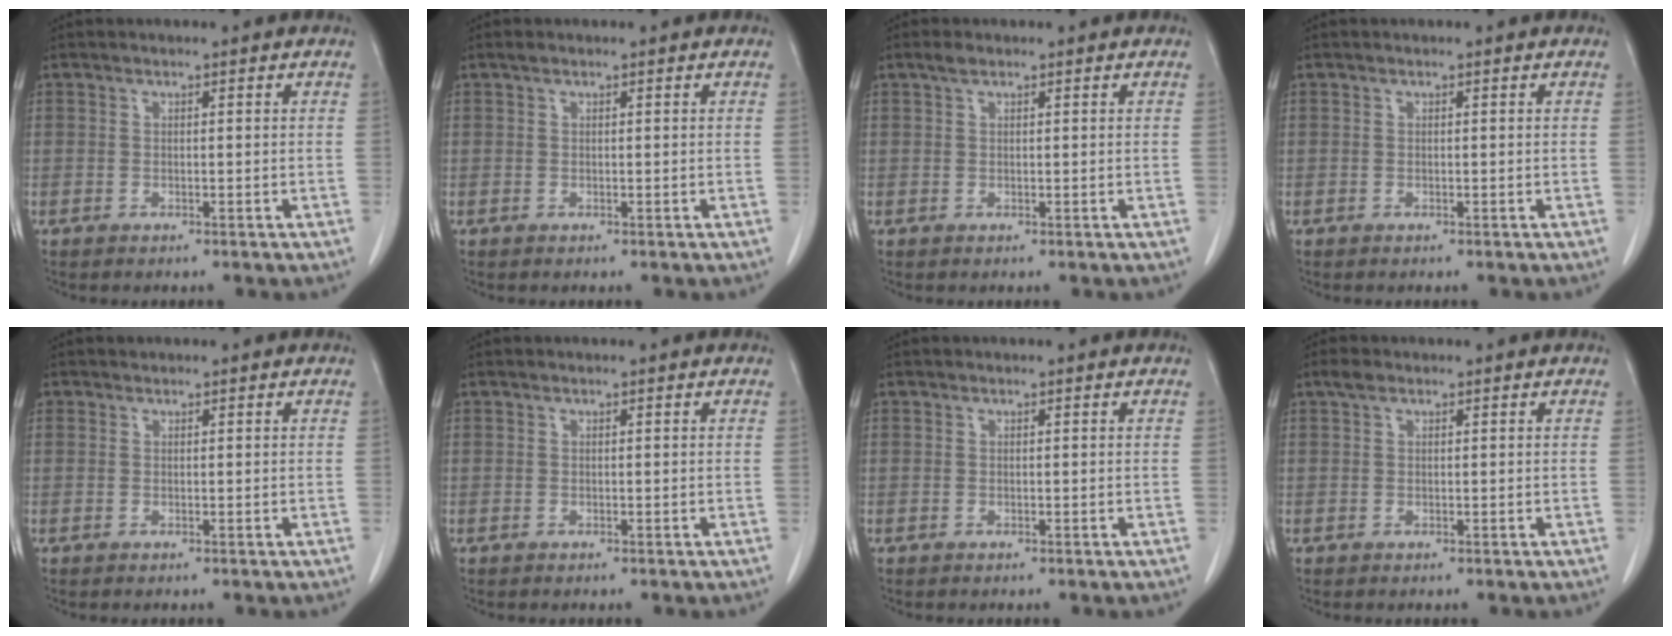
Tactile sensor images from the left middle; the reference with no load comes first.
{"total": 0.5, "force": [0.4, 0.1, 0.3], "torque": [-0.012, 0.007, 0.008]}
{"total": 1.3, "force": [0.9, 0.4, 0.8], "torque": [-0.019, 0.008, 0.019]}
{"total": 0.0}
{"total": 0.5, "force": [0.4, 0.3, 0.0], "torque": [-0.002, 0.004, 0.008]}
{"total": 0.0}
{"total": 0.0}
{"total": 1.4, "force": [1.0, 0.7, 0.8], "torque": [-0.019, 0.013, 0.018]}